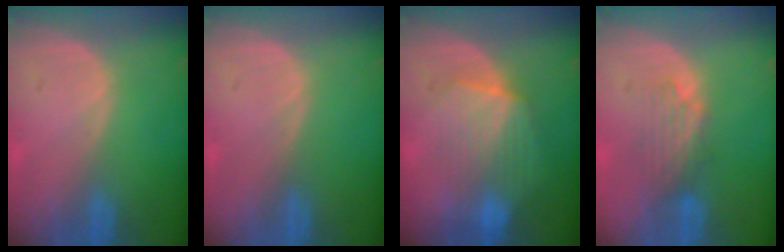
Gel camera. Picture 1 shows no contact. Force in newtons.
{"total": 0.0}
{"total": 7.3, "press": 7.2, "slide": 0.7}
{"total": 4.2, "press": 3.7, "slide": 2.0}